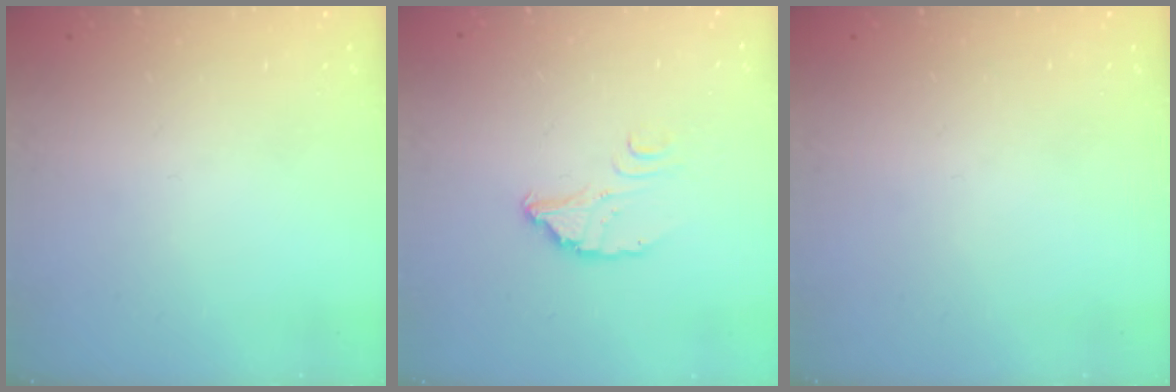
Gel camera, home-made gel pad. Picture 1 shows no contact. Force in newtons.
{"total": 2.9, "press": 2.9, "slide": 0.3}
{"total": 0.0}